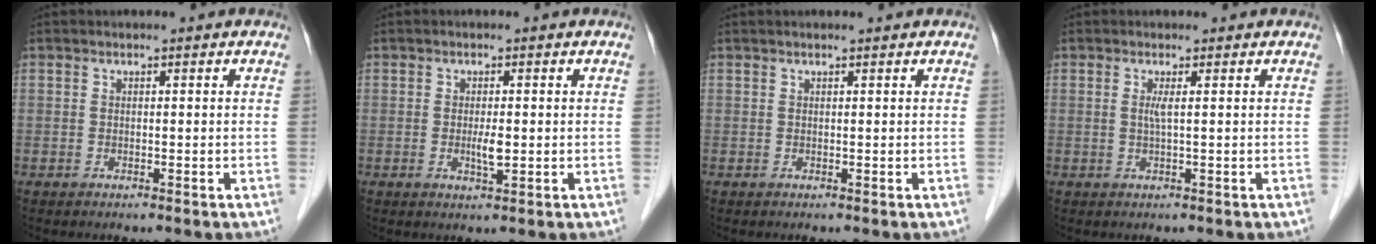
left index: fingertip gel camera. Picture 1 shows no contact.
{"total": 2.3, "force": [-0.3, 0.5, 2.2], "torque": [-0.047, -0.003, -0.003]}
{"total": 0.8, "force": [0.6, 0.0, 0.4], "torque": [-0.007, 0.011, 0.012]}
{"total": 1.3, "force": [0.3, -0.3, 1.3], "torque": [-0.031, -0.002, 0.005]}